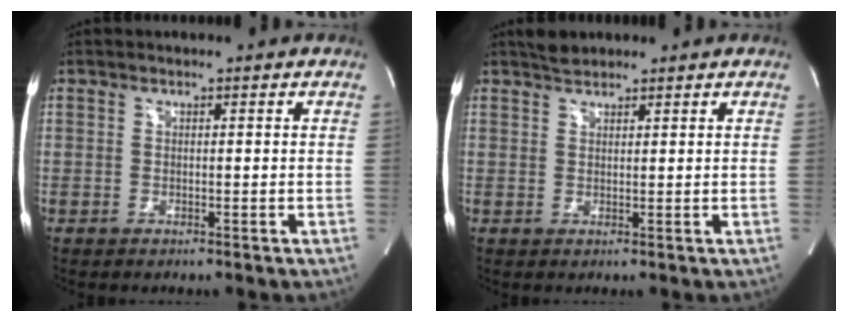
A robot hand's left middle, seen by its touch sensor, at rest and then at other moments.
{"total": 2.0, "force": [1.9, 0.6, 0.4], "torque": [-0.014, 0.010, 0.036]}